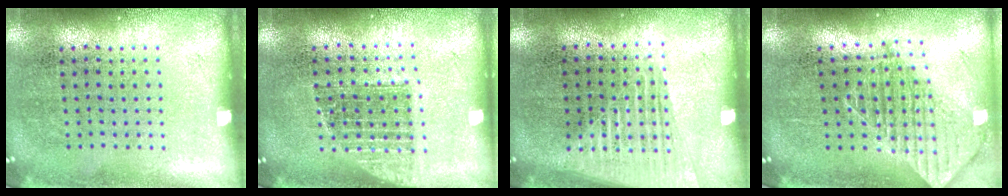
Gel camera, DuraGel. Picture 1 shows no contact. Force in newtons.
{"total": 1.4, "press": 1.2, "slide": 0.7}
{"total": 1.5, "press": 1.4, "slide": 0.4}
{"total": 1.9, "press": 1.4, "slide": 1.2}